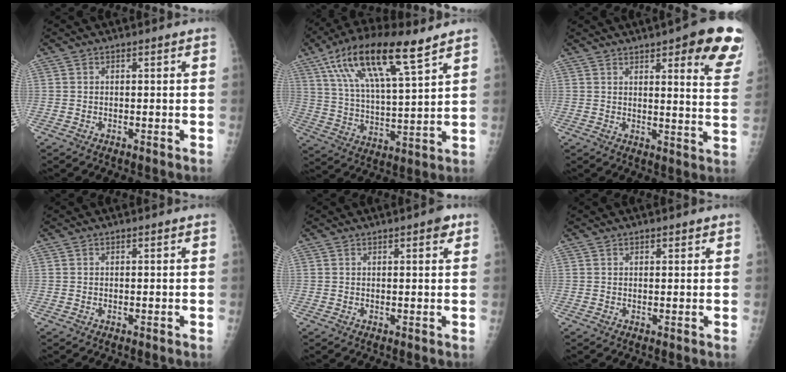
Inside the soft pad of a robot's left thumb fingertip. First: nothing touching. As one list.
[{"total": 18.9, "force": [10.9, 5.1, 14.6], "torque": [-0.261, -0.022, 0.200]}, {"total": 15.6, "force": [8.8, 4.0, 12.3], "torque": [-0.115, -0.042, 0.096]}, {"total": 0.0}, {"total": 2.5, "force": [1.4, 0.8, 1.9], "torque": [-0.017, -0.003, 0.015]}, {"total": 1.2, "force": [0.9, 0.6, 0.5], "torque": [0.002, -0.004, 0.009]}]